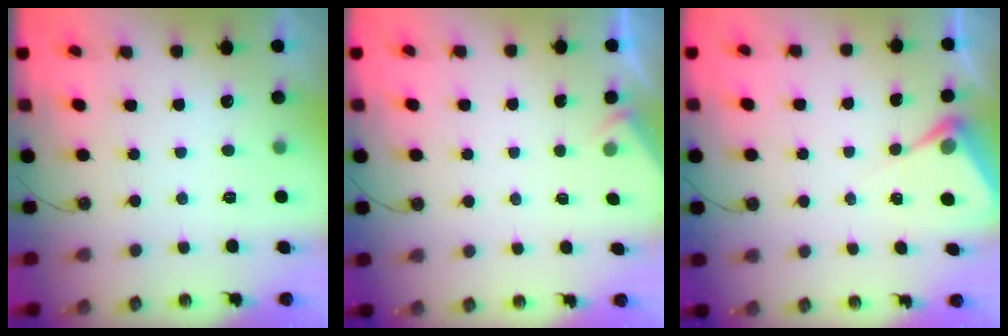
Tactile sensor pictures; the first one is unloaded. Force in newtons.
{"total": 1.8, "press": 1.8, "slide": 0.4}
{"total": 5.8, "press": 5.8, "slide": 0.3}